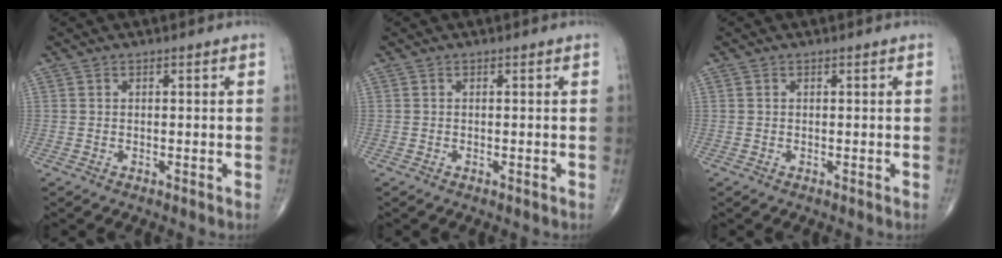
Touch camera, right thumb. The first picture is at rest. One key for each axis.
{"total": 0.0}
{"total": 0.0}